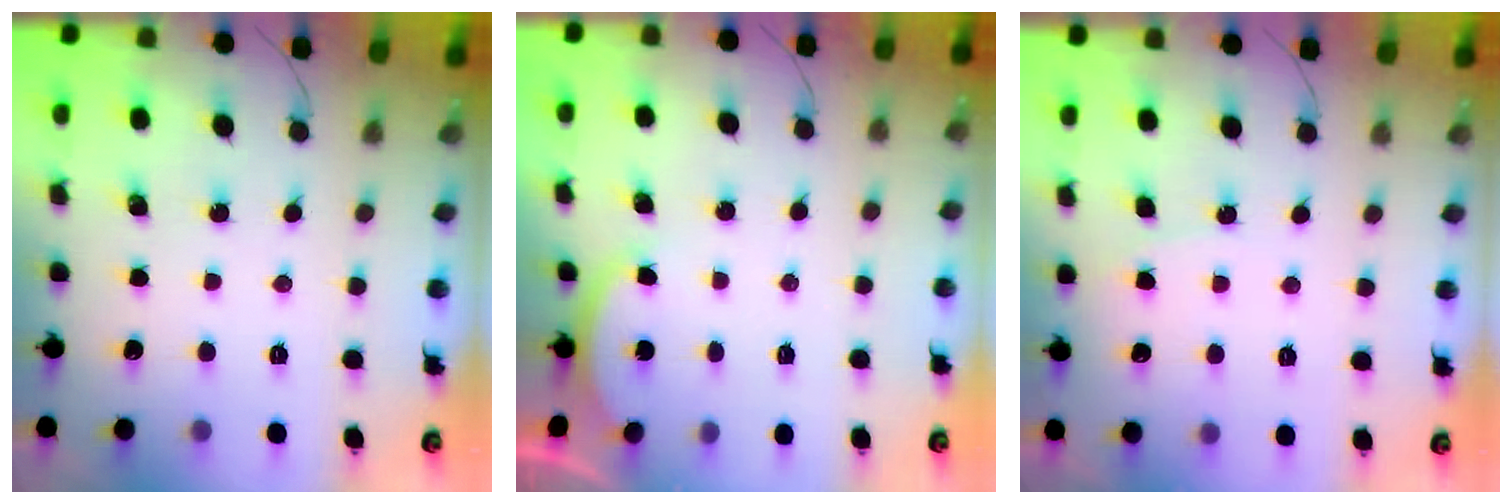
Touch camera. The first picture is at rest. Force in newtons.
{"total": 2.2, "press": 2.1, "slide": 0.5}
{"total": 3.8, "press": 3.8, "slide": 0.4}